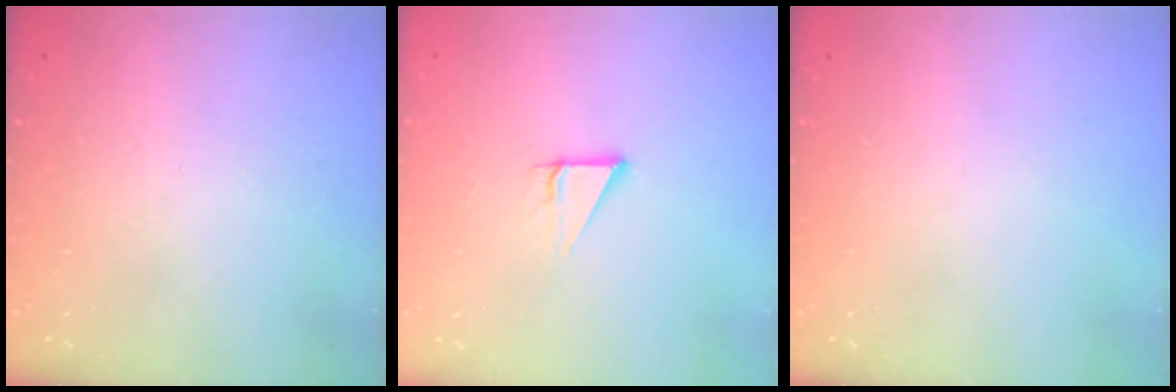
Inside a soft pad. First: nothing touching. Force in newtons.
{"total": 3.7, "press": 3.7, "slide": 0.2}
{"total": 0.0}